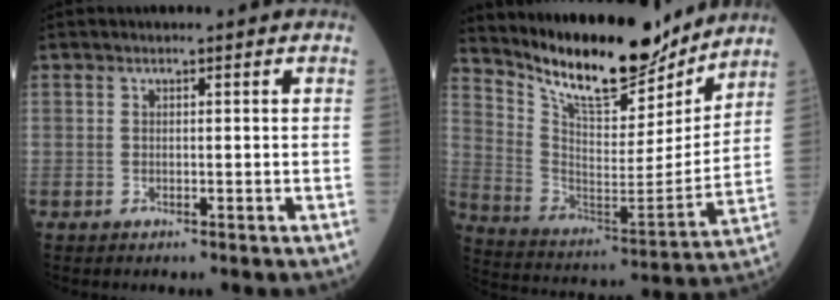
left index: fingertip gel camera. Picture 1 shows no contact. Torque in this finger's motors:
{"motor_torque": [0.37, -0.45, 0.69, 0.15]}